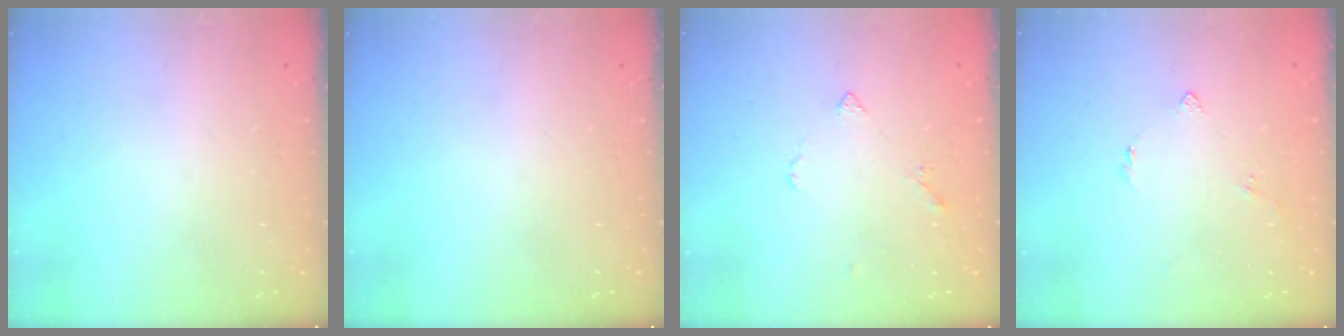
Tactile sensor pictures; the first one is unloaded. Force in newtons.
{"total": 0.0}
{"total": 3.9, "press": 3.8, "slide": 0.7}
{"total": 3.2, "press": 3.2, "slide": 0.5}